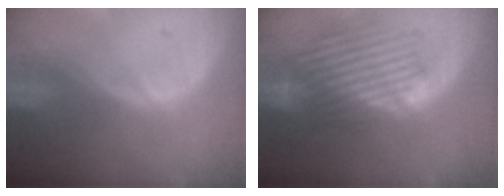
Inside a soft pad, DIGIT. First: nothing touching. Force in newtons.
{"total": 8.6, "press": 8.2, "slide": 2.6}